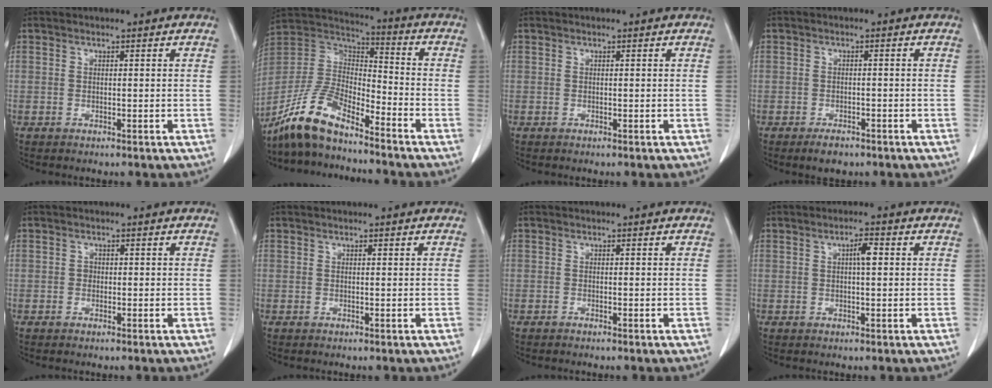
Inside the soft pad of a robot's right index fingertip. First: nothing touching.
{"total": 12.2, "force": [-9.6, 3.5, 6.7], "torque": [-0.142, 0.012, -0.187]}
{"total": 0.0}
{"total": 2.7, "force": [-1.9, 1.5, 1.2], "torque": [-0.018, 0.001, -0.023]}
{"total": 0.8, "force": [-0.1, 0.7, 0.3], "torque": [-0.002, 0.003, -0.003]}
{"total": 0.0}
{"total": 0.0}
{"total": 2.6, "force": [0.5, 0.5, 2.5], "torque": [-0.043, 0.004, 0.008]}